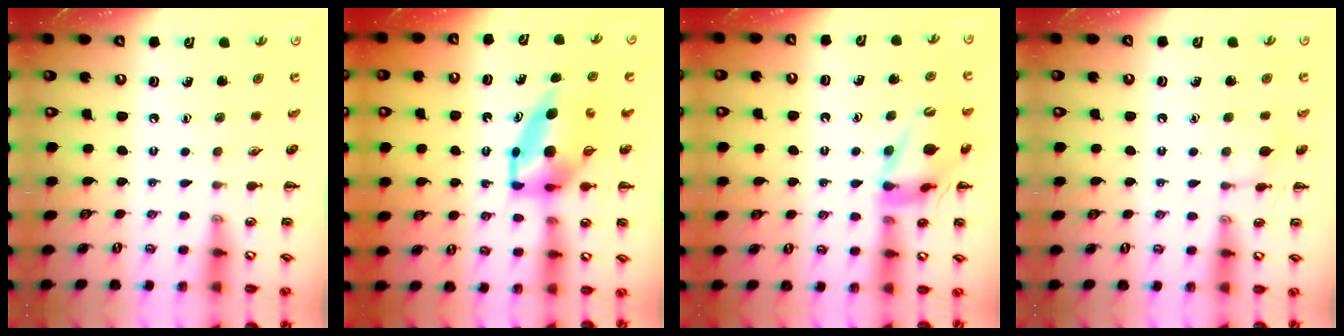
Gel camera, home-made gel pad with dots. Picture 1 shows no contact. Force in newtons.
{"total": 6.9, "press": 6.7, "slide": 1.5}
{"total": 15.5, "press": 15.4, "slide": 2.0}
{"total": 4.6, "press": 4.6, "slide": 0.5}